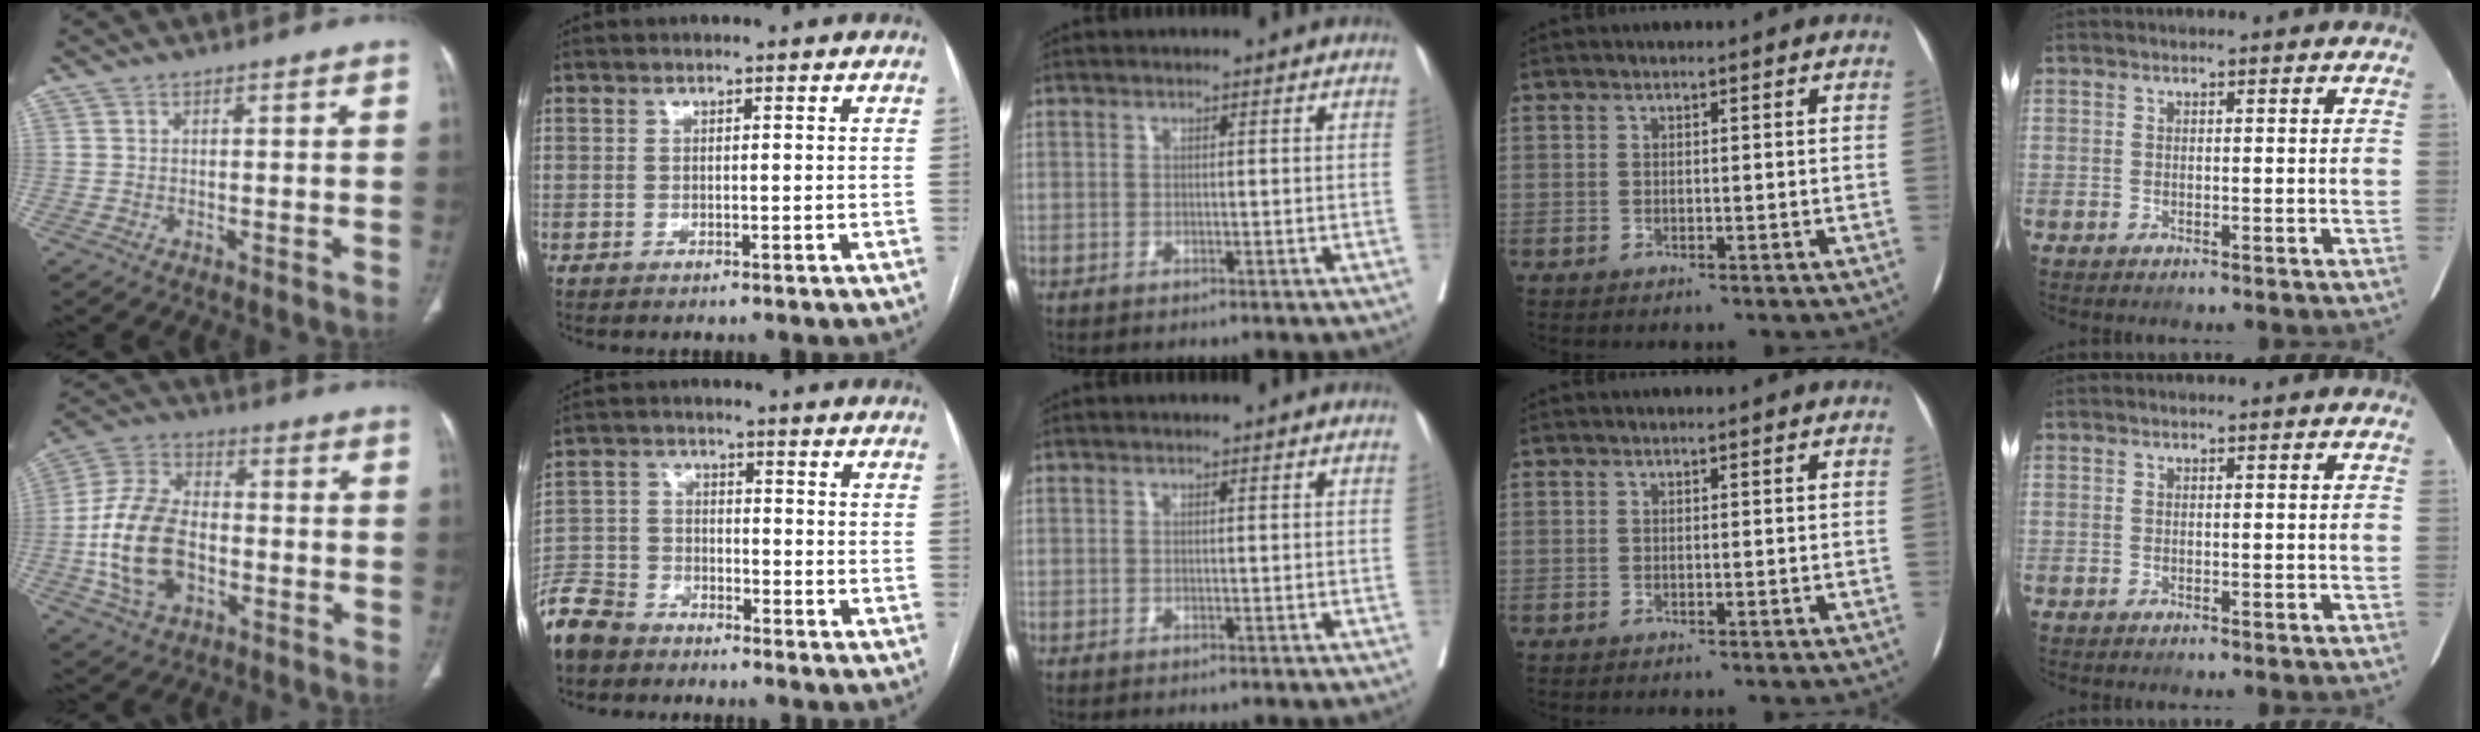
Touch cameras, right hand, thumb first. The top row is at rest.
{"thumb": {"total": 16.0, "force": [-3.4, 10.4, 11.7], "torque": [-0.223, 0.025, -0.060]}, "index": {"total": 9.2, "force": [-7.8, 4.4, 2.3], "torque": [-0.056, -0.006, -0.154]}}